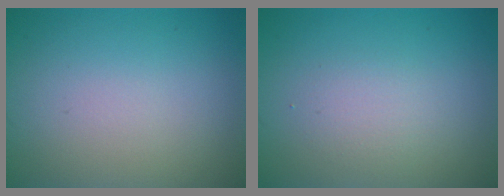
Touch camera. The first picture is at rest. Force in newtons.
{"total": 1.6, "press": 1.6, "slide": 0.1}